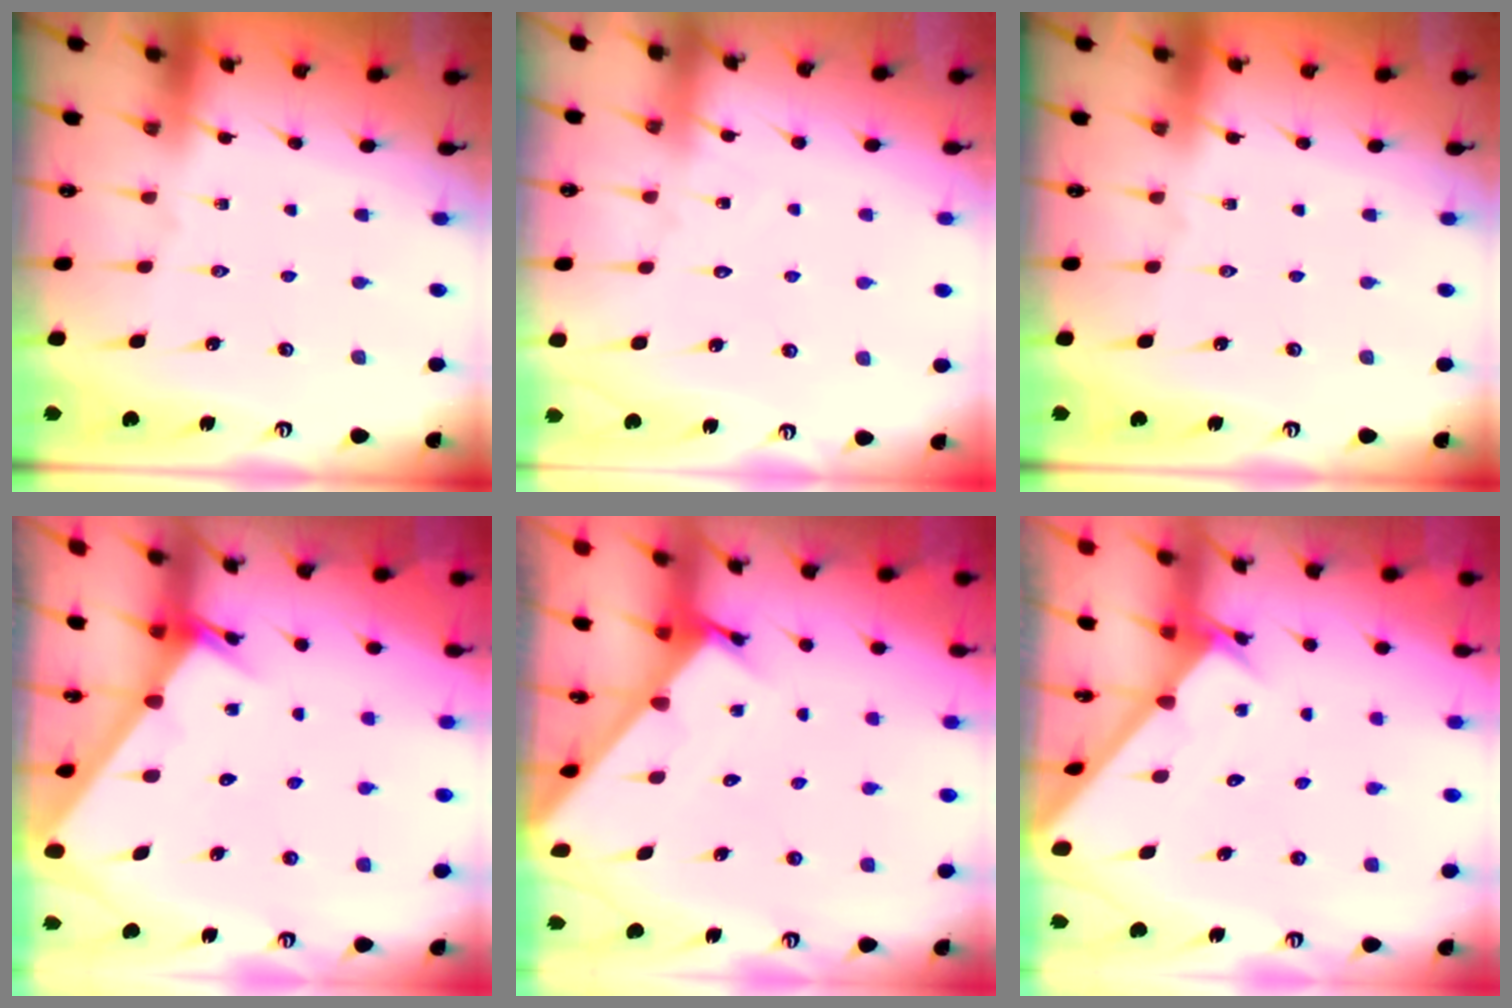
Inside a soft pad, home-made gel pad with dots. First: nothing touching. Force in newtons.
{"total": 7.1, "press": 7.1, "slide": 0.5}
{"total": 0.0}
{"total": 2.4, "press": 2.4, "slide": 0.1}
{"total": 2.3, "press": 2.3, "slide": 0.0}
{"total": 2.6, "press": 2.6, "slide": 0.2}